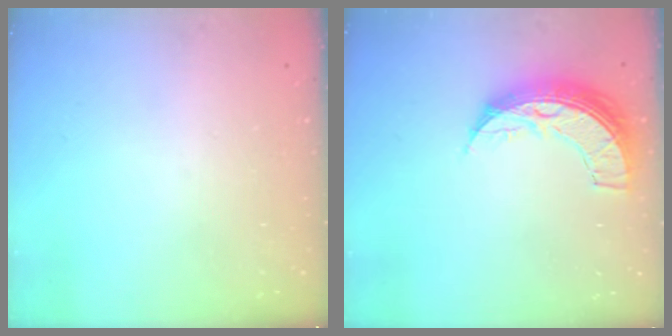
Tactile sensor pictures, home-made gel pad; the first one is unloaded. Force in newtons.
{"total": 10.8, "press": 10.7, "slide": 0.8}